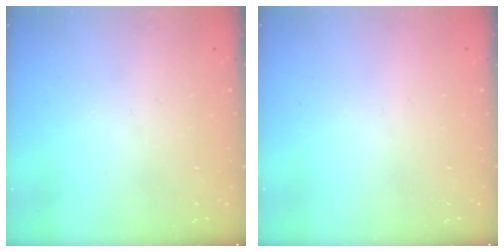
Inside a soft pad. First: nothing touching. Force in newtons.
{"total": 0.0}